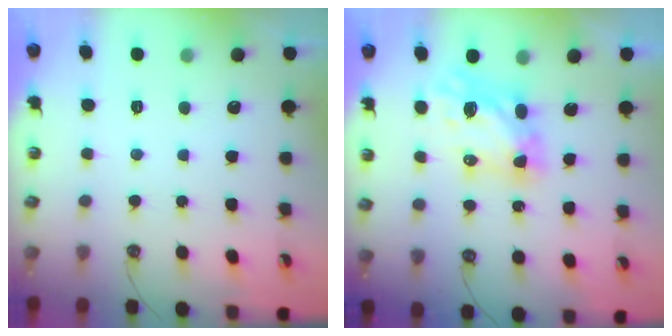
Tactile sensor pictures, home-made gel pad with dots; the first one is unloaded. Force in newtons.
{"total": 6.7, "press": 6.7, "slide": 0.4}